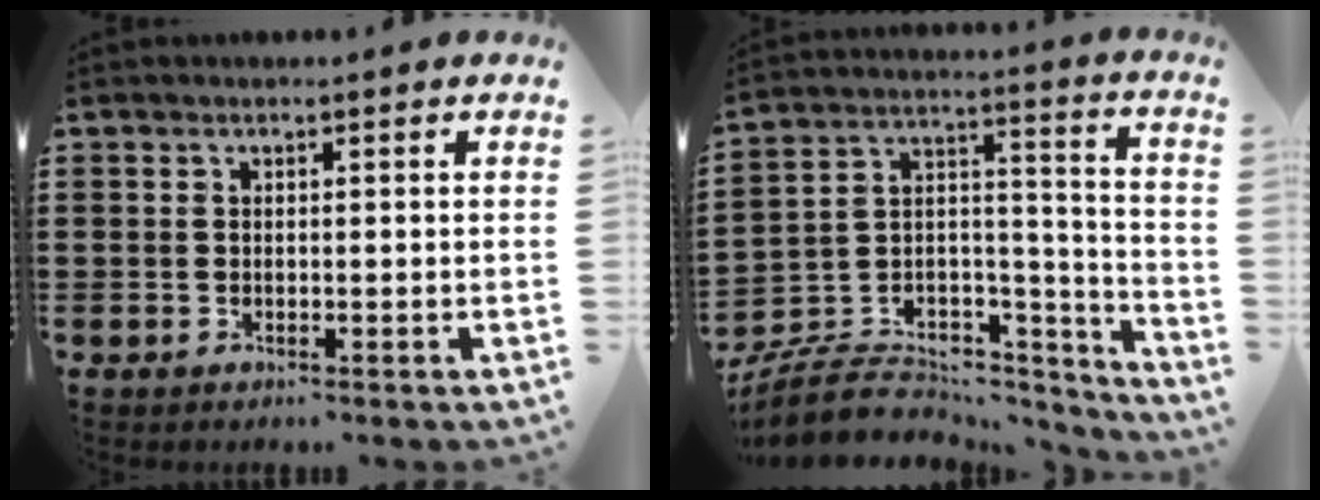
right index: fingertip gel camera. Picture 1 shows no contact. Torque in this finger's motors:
{"motor_torque": [-1.82, 0.33, -1.05, -0.21]}